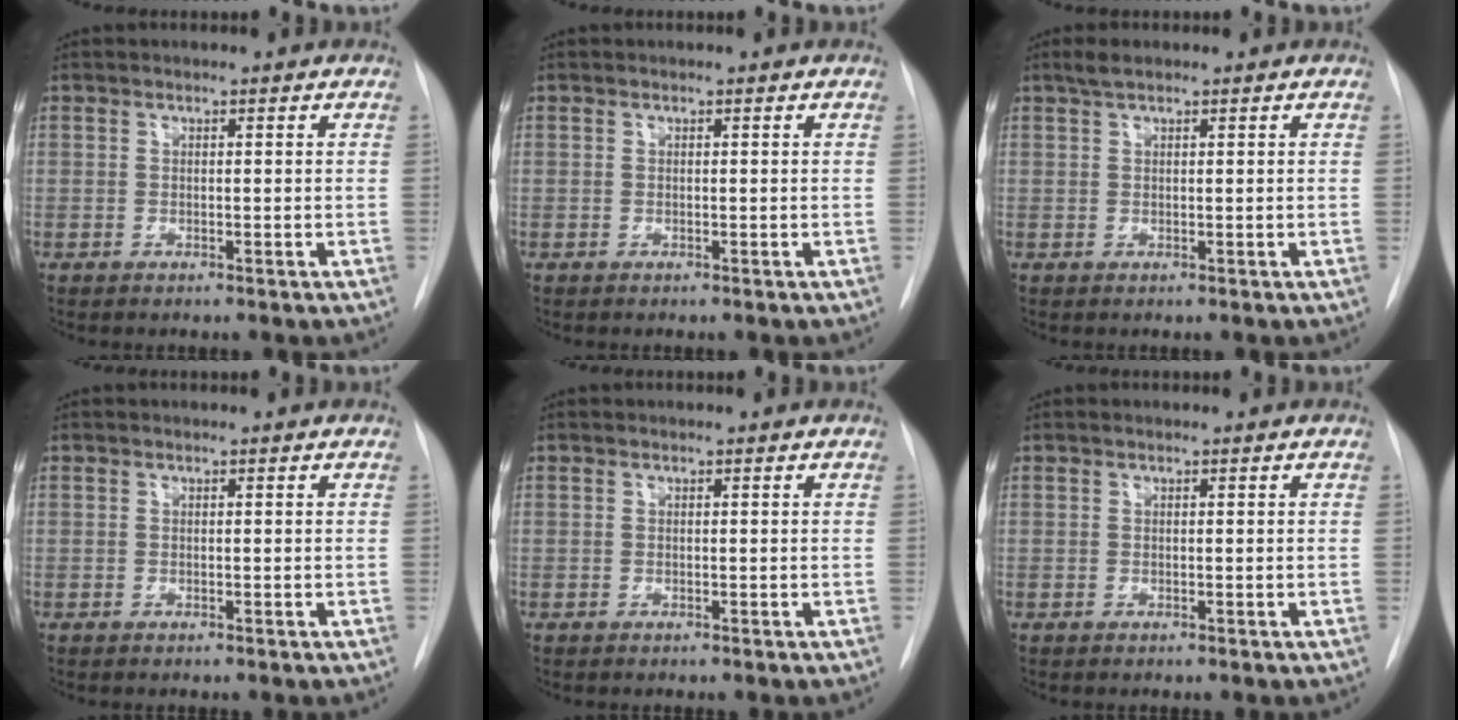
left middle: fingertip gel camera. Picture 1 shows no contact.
{"total": 0.0}
{"total": 1.7, "force": [1.3, 0.4, 1.1], "torque": [-0.027, 0.009, 0.025]}
{"total": 0.0}
{"total": 0.0}
{"total": 0.0}